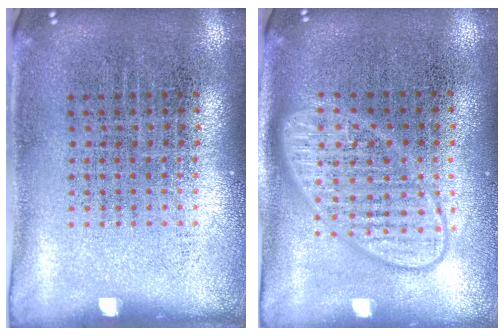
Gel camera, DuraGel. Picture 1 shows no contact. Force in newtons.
{"total": 3.0, "press": 2.9, "slide": 0.5}